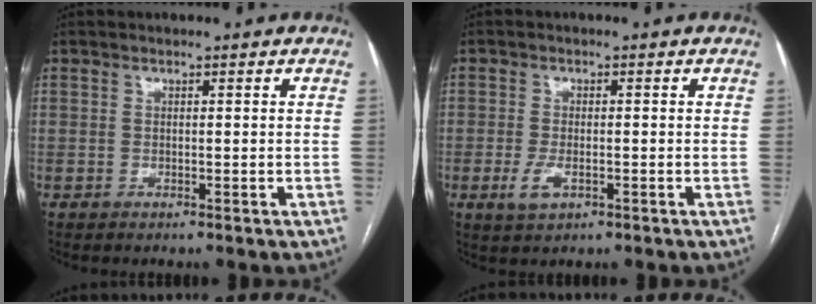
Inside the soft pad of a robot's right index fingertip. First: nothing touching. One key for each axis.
{"total": 3.3, "fx": -1.2, "fy": 1.5, "fz": 2.6, "tx": -0.056, "ty": -0.002, "tz": -0.018}